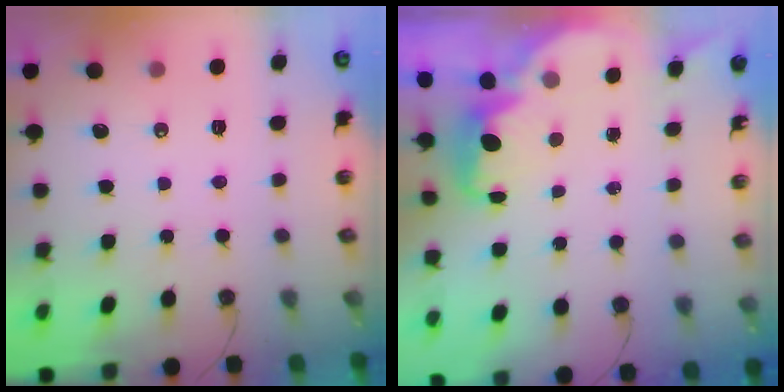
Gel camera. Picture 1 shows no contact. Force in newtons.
{"total": 2.2, "press": 2.1, "slide": 0.6}